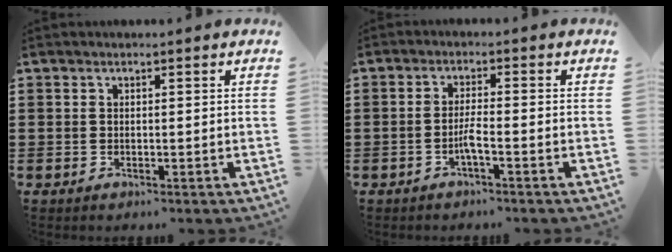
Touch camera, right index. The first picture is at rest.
{"total": 2.8, "force": [-1.3, 0.1, 2.5], "torque": [-0.053, -0.003, -0.028]}